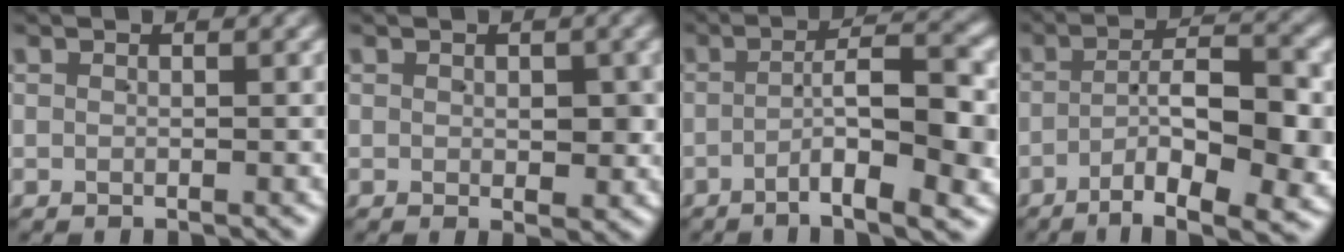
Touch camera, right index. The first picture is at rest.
{"total": 2.7, "force": [-0.1, 1.8, 2.1], "torque": [-0.016, -0.013, 0.006]}
{"total": 7.5, "force": [-2.9, 1.6, 6.7], "torque": [-0.094, -0.008, -0.039]}
{"total": 9.8, "force": [-4.6, 3.2, 8.0], "torque": [-0.109, -0.017, -0.061]}